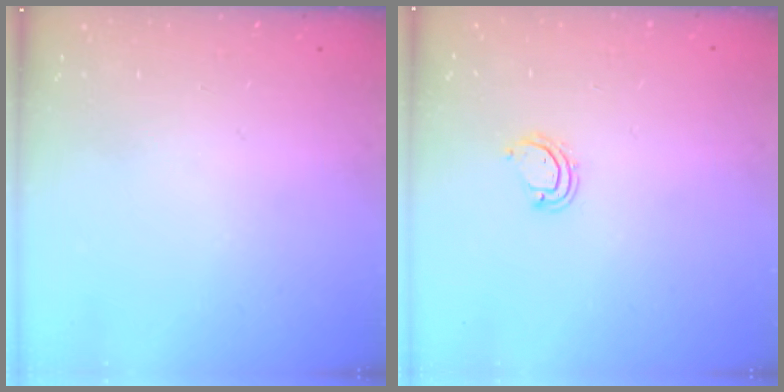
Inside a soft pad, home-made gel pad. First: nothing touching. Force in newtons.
{"total": 3.7, "press": 3.7, "slide": 0.2}